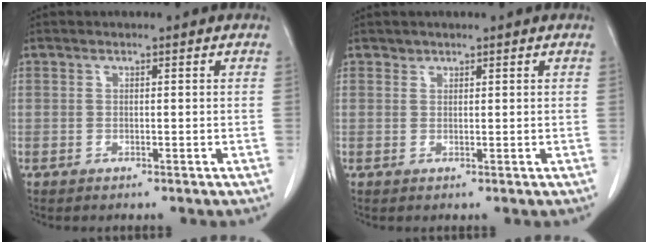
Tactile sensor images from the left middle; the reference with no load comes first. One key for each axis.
{"total": 0.7, "fx": 0.6, "fy": 0.2, "fz": -0.1, "tx": 0.002, "ty": -0.004, "tz": 0.009}